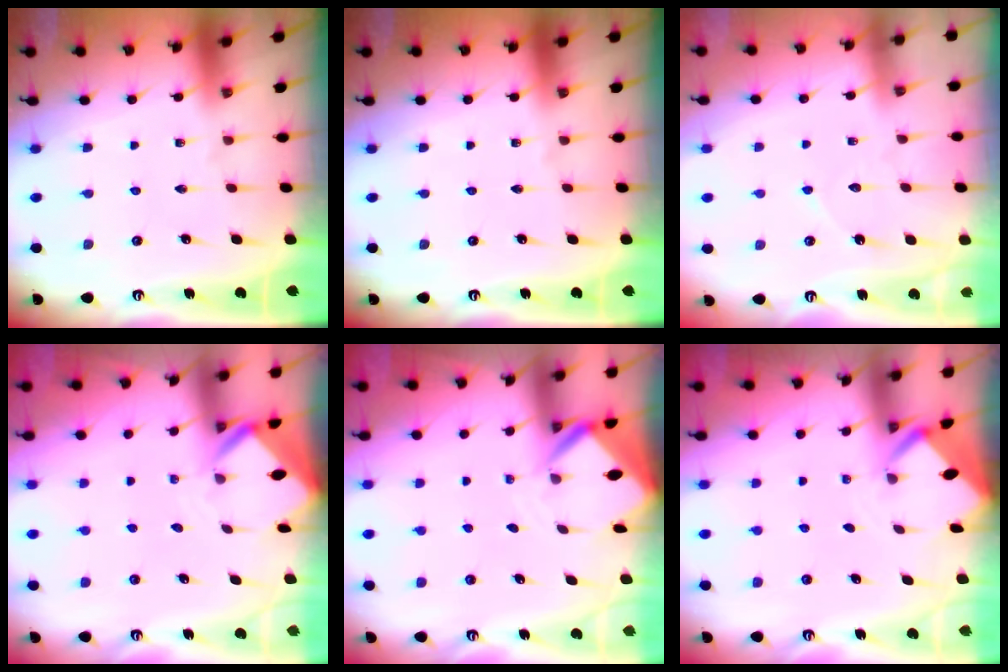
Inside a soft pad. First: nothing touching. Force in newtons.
{"total": 0.0}
{"total": 3.6, "press": 3.5, "slide": 0.3}
{"total": 2.9, "press": 2.9, "slide": 0.2}
{"total": 3.2, "press": 3.2, "slide": 0.2}
{"total": 1.8, "press": 1.8, "slide": 0.1}